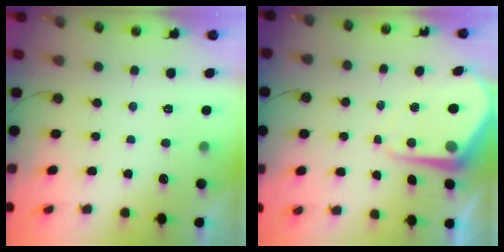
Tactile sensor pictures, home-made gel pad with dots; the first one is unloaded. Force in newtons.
{"total": 7.3, "press": 7.2, "slide": 0.7}